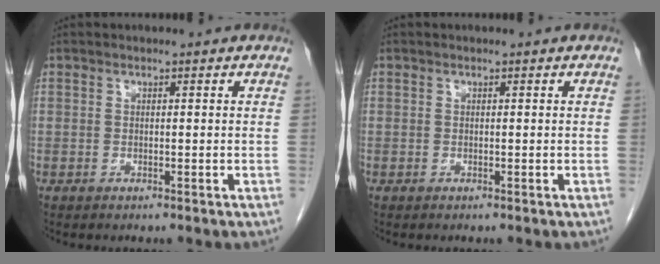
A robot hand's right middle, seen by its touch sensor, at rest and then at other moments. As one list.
[{"total": 0.0}]